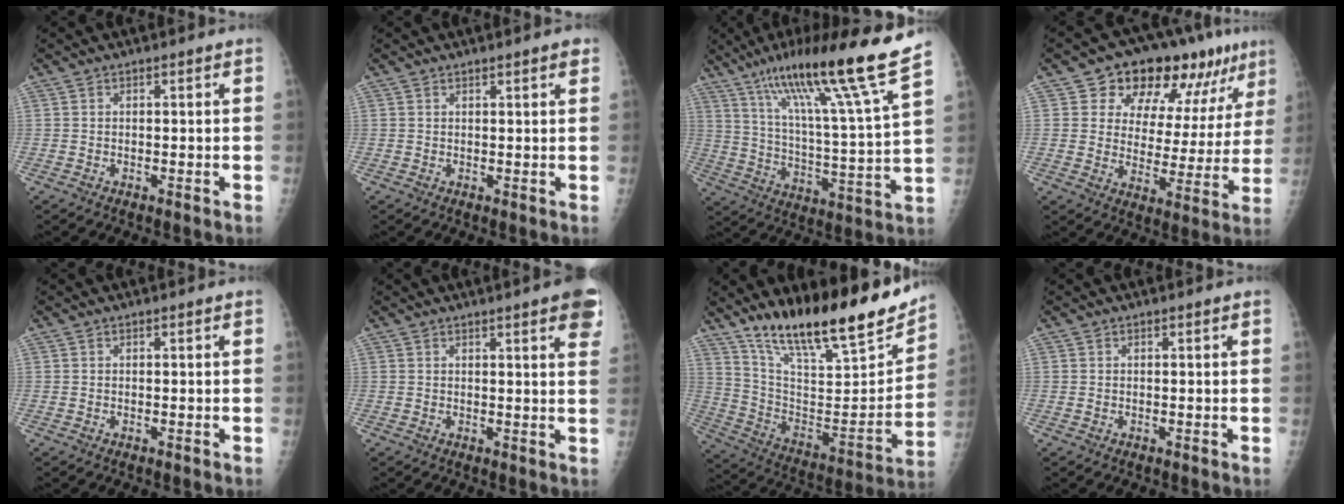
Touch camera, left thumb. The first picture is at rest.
{"total": 1.7, "force": [1.2, 0.3, 1.2], "torque": [-0.014, -0.005, 0.014]}
{"total": 21.4, "force": [15.5, -0.2, 14.8], "torque": [-0.224, -0.079, 0.252]}
{"total": 18.5, "force": [11.2, 9.7, 11.0], "torque": [-0.096, -0.030, 0.158]}
{"total": 0.0}
{"total": 7.8, "force": [4.4, 1.3, 6.3], "torque": [-0.057, -0.007, 0.045]}
{"total": 26.3, "force": [19.5, 7.0, 16.1], "torque": [-0.223, -0.083, 0.324]}
{"total": 0.0}